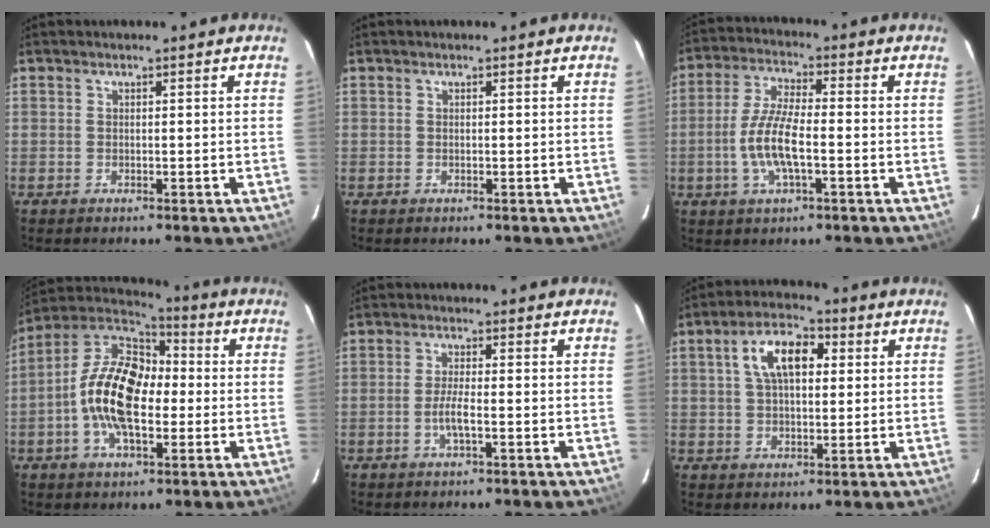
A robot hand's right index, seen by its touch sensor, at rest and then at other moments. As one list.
[{"total": 0.0}, {"total": 9.4, "force": [-2.3, 2.9, 8.6], "torque": [-0.180, 0.003, -0.048]}, {"total": 16.0, "force": [-2.2, 8.6, 13.3], "torque": [-0.259, 0.013, -0.051]}, {"total": 3.5, "force": [-1.2, 0.4, 3.2], "torque": [-0.066, -0.001, -0.024]}, {"total": 9.3, "force": [2.6, 5.0, 7.4], "torque": [-0.134, 0.027, 0.043]}]